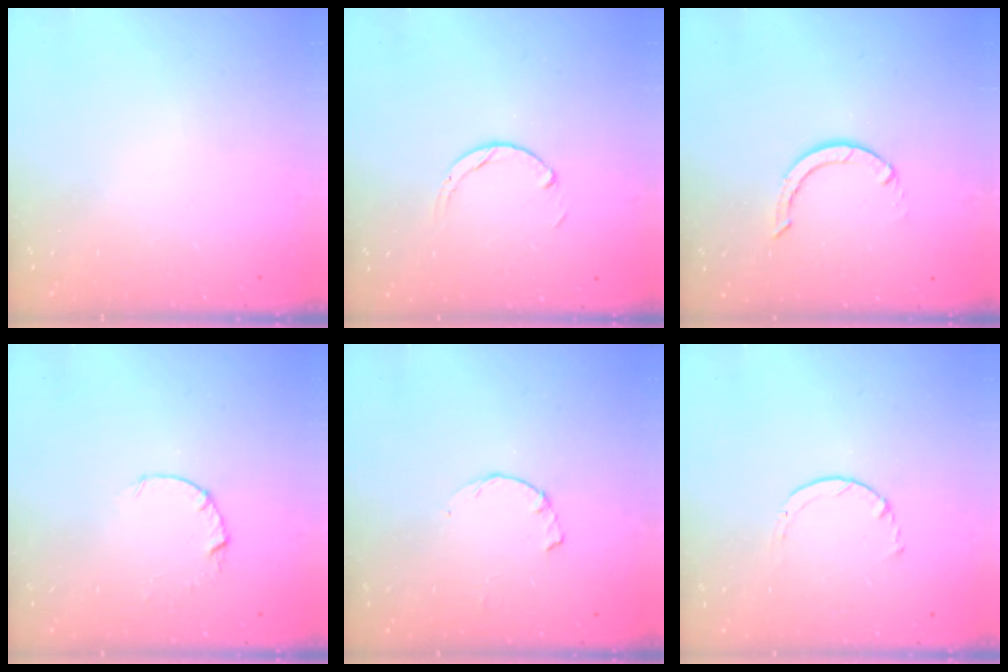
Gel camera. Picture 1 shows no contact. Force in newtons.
{"total": 2.9, "press": 2.9, "slide": 0.4}
{"total": 4.1, "press": 4.0, "slide": 0.5}
{"total": 2.6, "press": 2.6, "slide": 0.4}
{"total": 1.2, "press": 1.1, "slide": 0.3}
{"total": 1.7, "press": 1.6, "slide": 0.2}